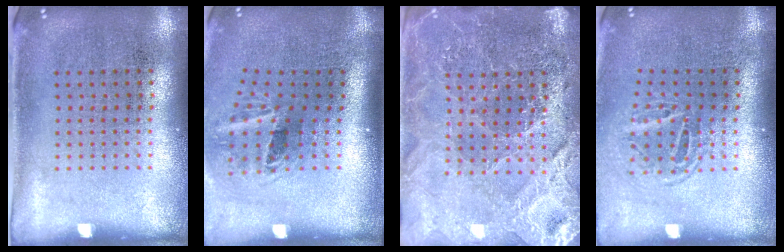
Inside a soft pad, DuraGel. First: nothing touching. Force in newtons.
{"total": 2.0, "press": 1.2, "slide": 1.6}
{"total": 4.1, "press": 3.8, "slide": 1.4}
{"total": 1.6, "press": 1.1, "slide": 1.2}